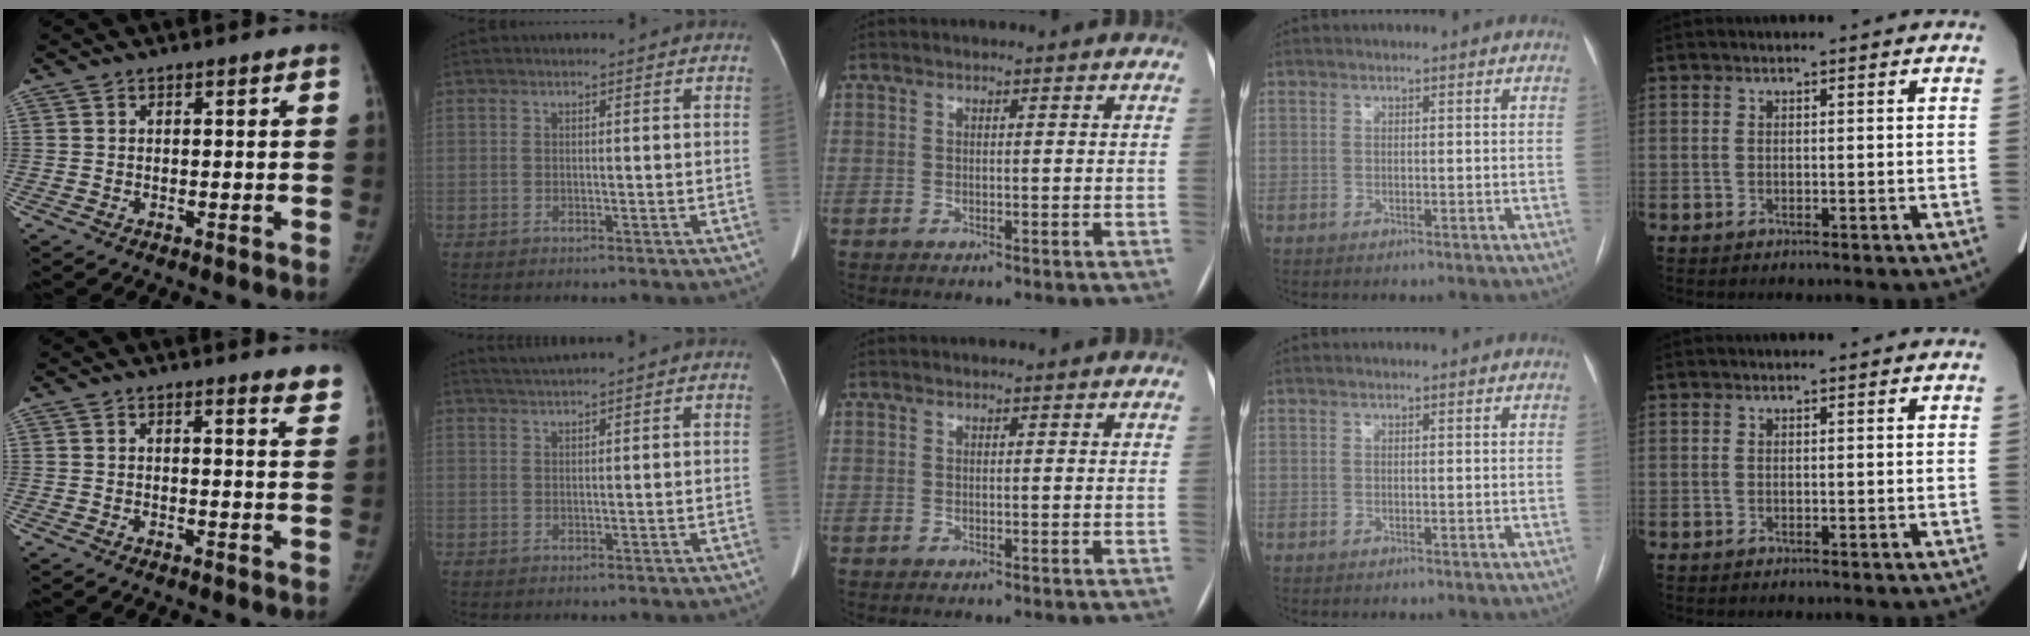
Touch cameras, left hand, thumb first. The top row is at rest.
{"thumb": {"total": 4.4, "force": [4.0, 0.6, 1.7], "torque": [-0.006, -0.024, 0.028]}, "index": {"total": 2.2, "force": [1.9, -0.9, 0.6], "torque": [-0.013, 0.009, 0.042]}}